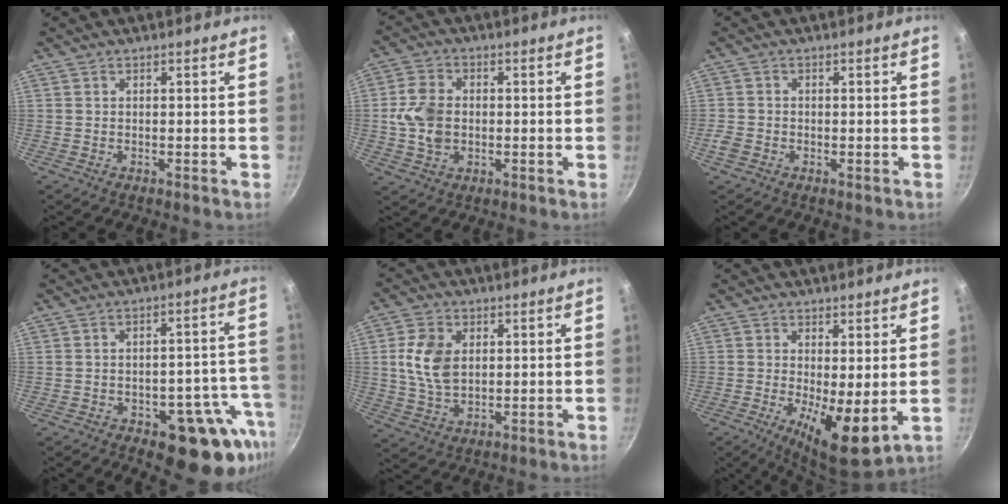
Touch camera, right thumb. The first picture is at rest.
{"total": 8.0, "force": [-0.3, 6.0, 5.4], "torque": [-0.093, 0.009, -0.012]}
{"total": 2.2, "force": [-1.0, 1.7, 1.1], "torque": [-0.024, 0.002, -0.022]}
{"total": 15.3, "force": [-7.1, 7.6, 11.2], "torque": [-0.077, 0.035, -0.089]}
{"total": 9.1, "force": [1.7, 6.2, 6.5], "torque": [-0.112, -0.006, 0.034]}
{"total": 9.7, "force": [-0.3, 3.2, 9.1], "torque": [-0.136, -0.022, -0.001]}